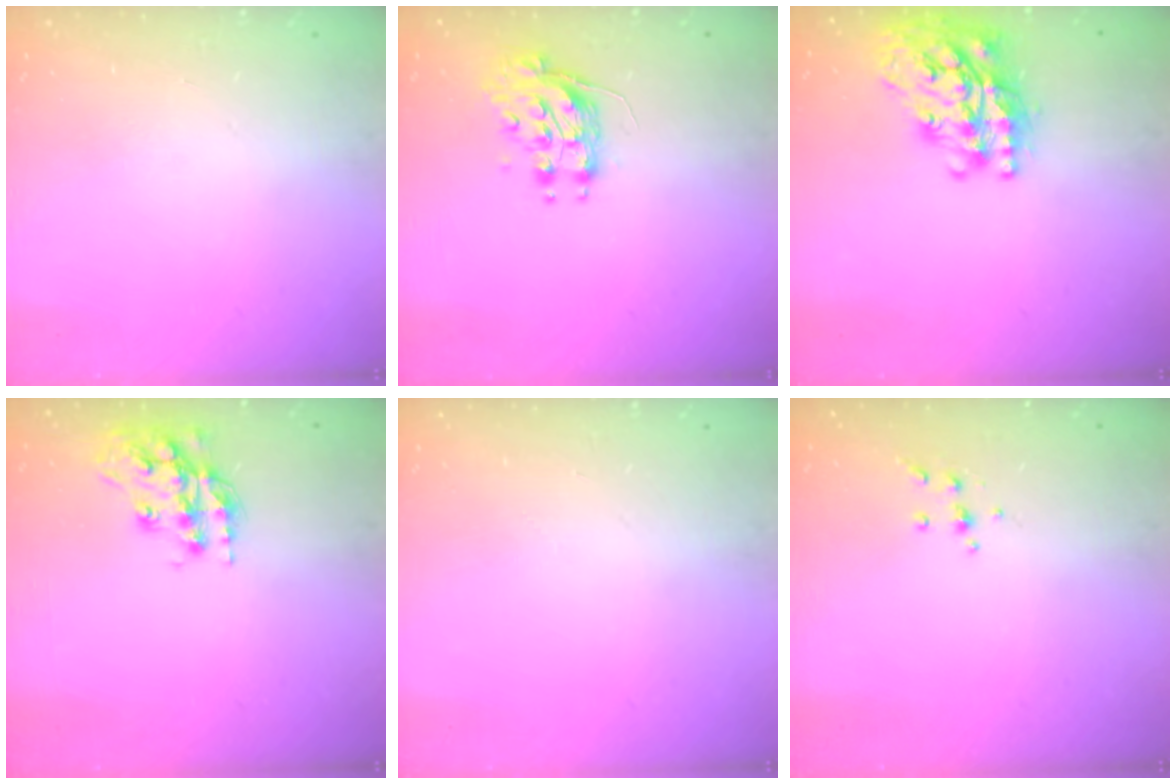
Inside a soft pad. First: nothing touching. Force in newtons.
{"total": 8.7, "press": 8.7, "slide": 0.4}
{"total": 22.9, "press": 22.9, "slide": 1.8}
{"total": 16.0, "press": 16.0, "slide": 1.2}
{"total": 0.0}
{"total": 4.1, "press": 4.0, "slide": 1.0}